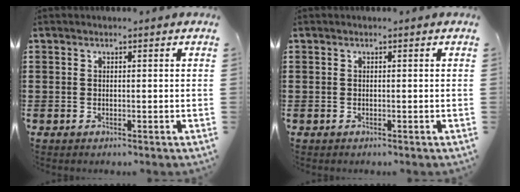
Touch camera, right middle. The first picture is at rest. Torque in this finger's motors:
{"motor_torque": [0.05, -0.10, -0.01, 0.01]}